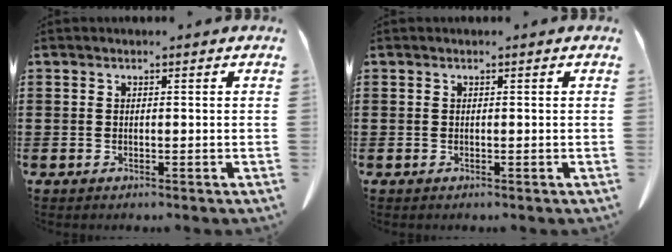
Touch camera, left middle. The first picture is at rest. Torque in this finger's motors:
{"motor_torque": [-0.02, 0.02, 0.00, 0.00]}